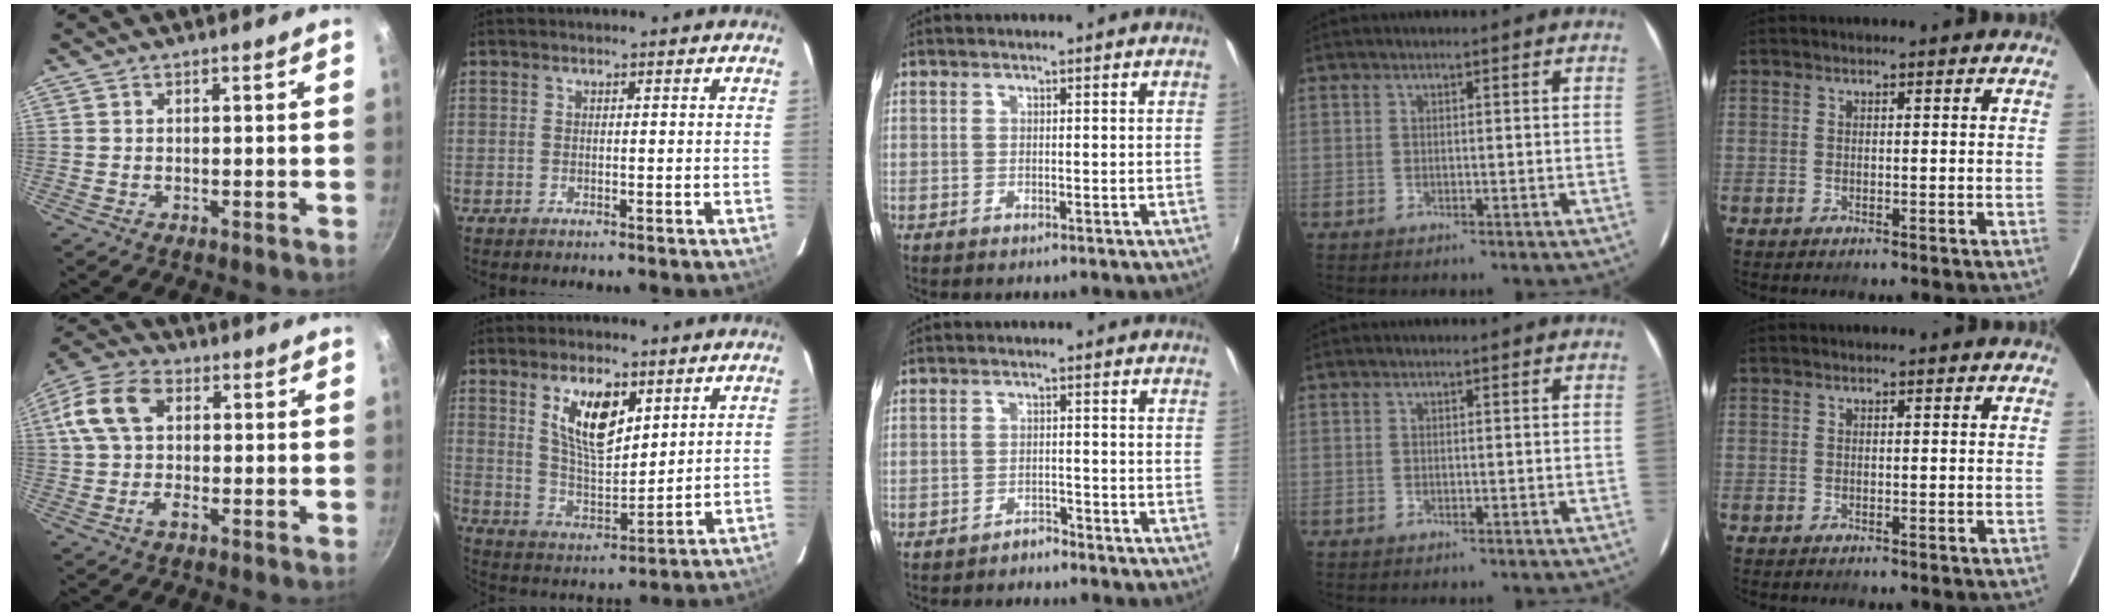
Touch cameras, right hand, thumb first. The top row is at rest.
{"thumb": {"total": 11.2, "force": [1.6, 7.4, 8.2], "torque": [-0.152, 0.026, 0.009]}, "index": {"total": 11.1, "force": [5.4, 4.7, 8.5], "torque": [-0.150, 0.003, 0.109]}, "middle": {"total": 2.1, "force": [-2.0, 0.6, 0.2], "torque": [-0.007, 0.002, -0.031]}}